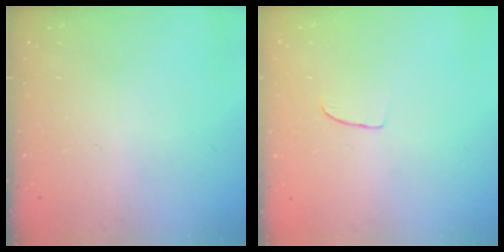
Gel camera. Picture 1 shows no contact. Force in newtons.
{"total": 5.4, "press": 5.3, "slide": 0.4}